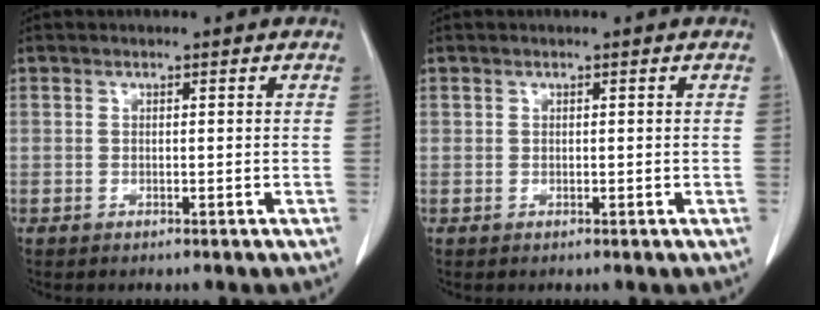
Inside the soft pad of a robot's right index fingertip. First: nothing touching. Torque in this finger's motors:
{"motor_torque": [-0.15, 0.13, -0.04, -0.01]}